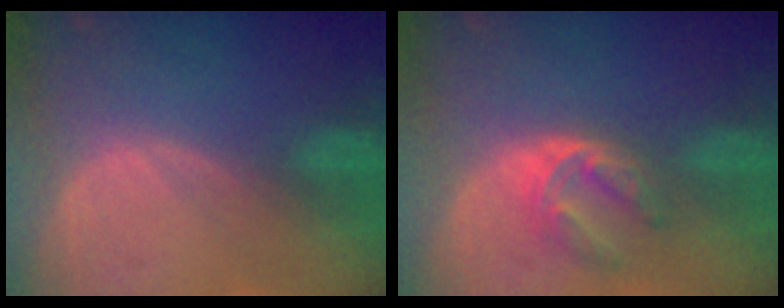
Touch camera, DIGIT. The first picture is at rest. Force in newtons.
{"total": 6.2, "press": 5.0, "slide": 3.6}